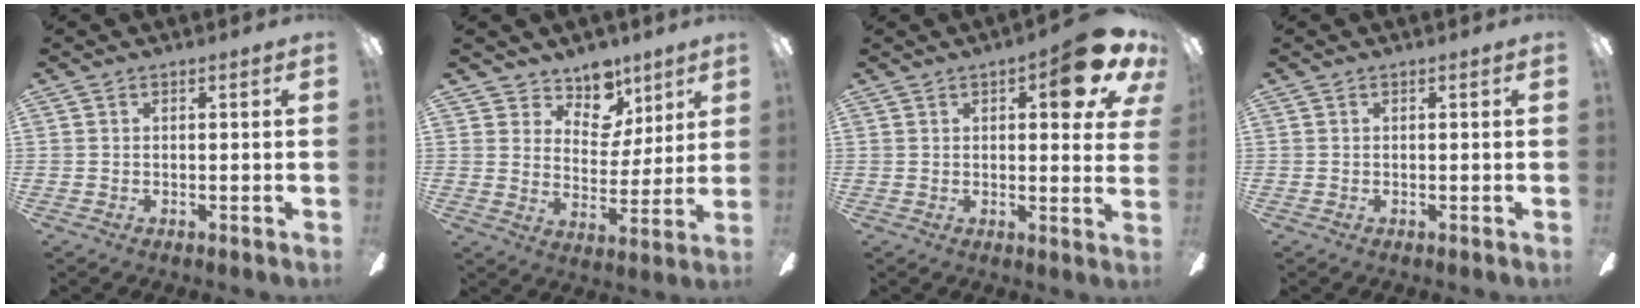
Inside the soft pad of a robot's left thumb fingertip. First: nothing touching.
{"total": 10.8, "force": [8.0, 6.7, 2.7], "torque": [-0.046, -0.059, 0.152]}
{"total": 11.7, "force": [5.3, 4.3, 9.6], "torque": [-0.109, -0.025, 0.081]}
{"total": 0.0}